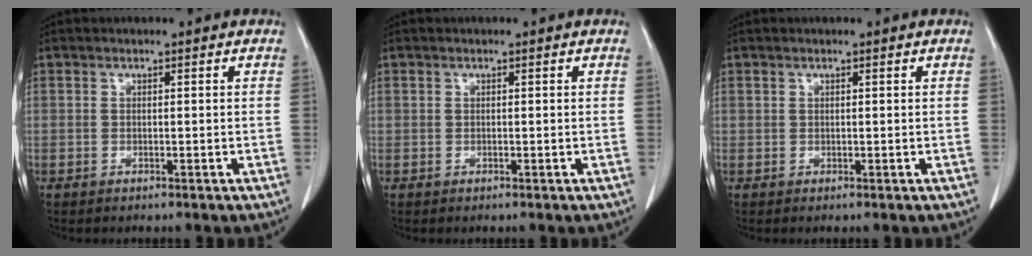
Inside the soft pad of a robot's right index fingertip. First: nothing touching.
{"total": 0.0}
{"total": 0.0}